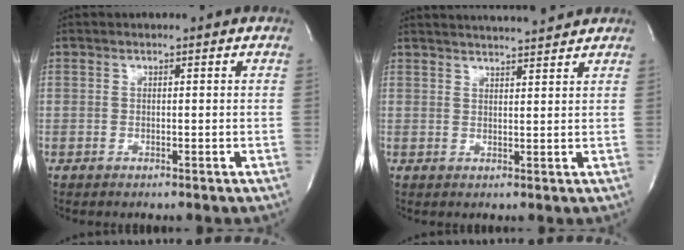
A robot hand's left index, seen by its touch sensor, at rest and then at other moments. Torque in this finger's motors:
{"motor_torque": [0.38, -0.39, 0.14, 0.03]}